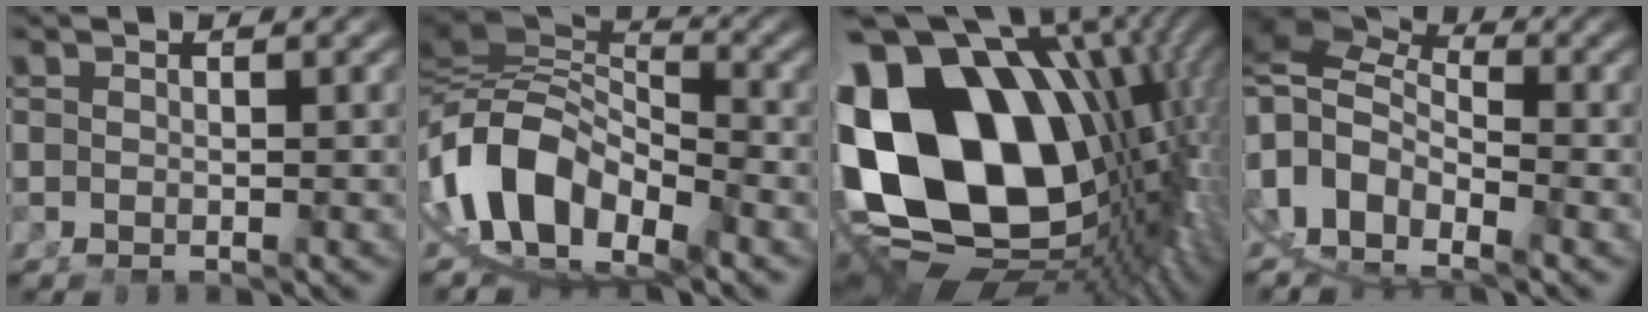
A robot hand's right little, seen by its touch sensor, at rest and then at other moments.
{"total": 16.8, "force": [-2.6, 13.0, 10.2], "torque": [-0.226, -0.052, -0.033]}
{"total": 35.1, "force": [-2.7, 22.6, 26.7], "torque": [-0.440, -0.073, -0.005]}
{"total": 15.2, "force": [-0.6, 13.2, 7.6], "torque": [-0.192, -0.031, -0.015]}